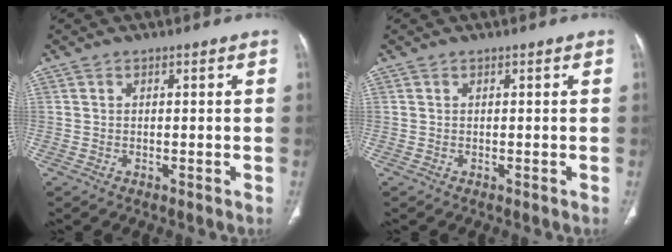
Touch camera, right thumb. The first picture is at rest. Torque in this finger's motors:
{"motor_torque": [0.02, 0.02, 0.01, -0.02, 0.00]}